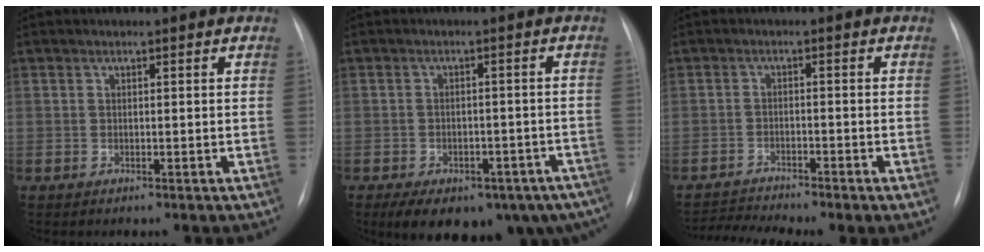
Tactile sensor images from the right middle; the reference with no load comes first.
{"total": 18.6, "force": [-12.2, 10.4, 9.4], "torque": [-0.138, 0.002, -0.142]}
{"total": 3.8, "force": [-3.6, -1.1, 0.7], "torque": [-0.020, -0.013, -0.064]}